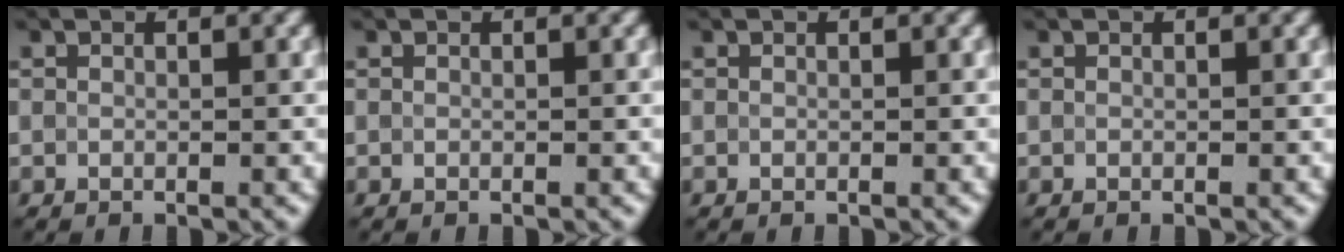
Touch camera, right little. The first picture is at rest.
{"total": 0.0}
{"total": 0.0}
{"total": 0.0}